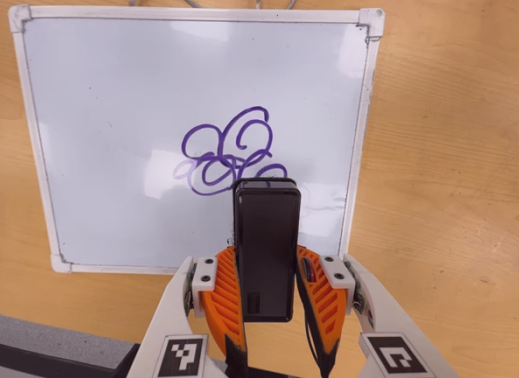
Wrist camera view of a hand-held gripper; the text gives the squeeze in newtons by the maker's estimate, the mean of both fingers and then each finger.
{"total": 5.1, "left": 3.4, "right": 6.8}